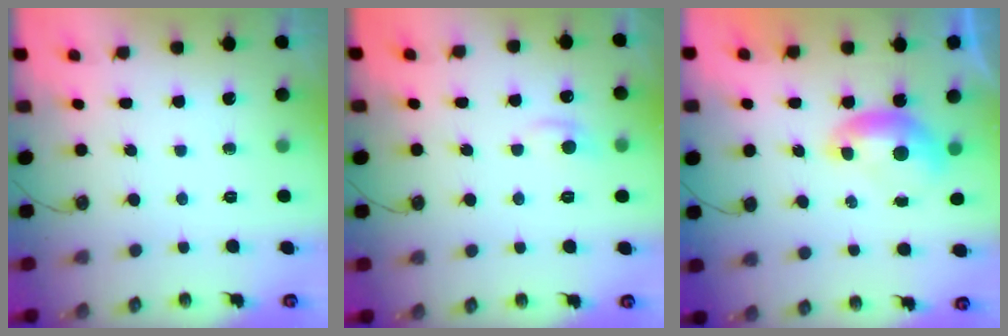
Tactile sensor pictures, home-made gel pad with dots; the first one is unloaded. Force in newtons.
{"total": 0.9, "press": 0.4, "slide": 0.7}
{"total": 0.0}